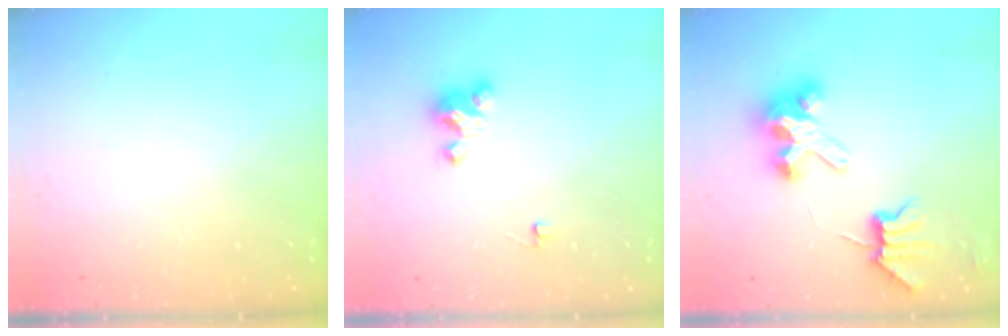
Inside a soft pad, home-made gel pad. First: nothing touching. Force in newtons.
{"total": 3.6, "press": 3.6, "slide": 0.3}
{"total": 8.0, "press": 8.0, "slide": 0.7}